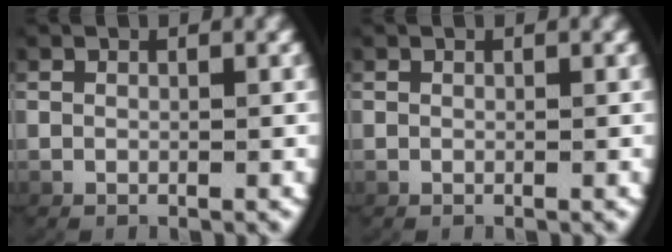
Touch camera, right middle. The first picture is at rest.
{"total": 0.0}